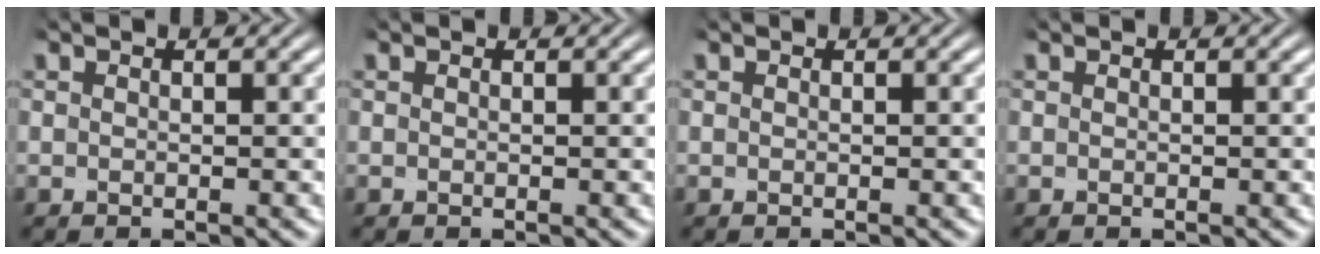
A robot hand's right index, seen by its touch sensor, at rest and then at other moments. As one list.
[{"total": 0.0}, {"total": 0.0}, {"total": 0.0}]